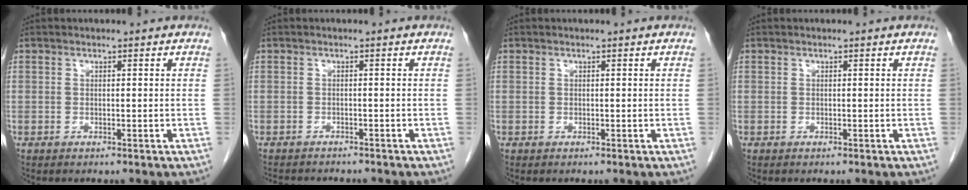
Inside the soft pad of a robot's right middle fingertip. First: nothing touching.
{"total": 6.0, "force": [-5.6, 1.4, 1.8], "torque": [-0.022, -0.003, -0.078]}
{"total": 0.0}
{"total": 0.0}